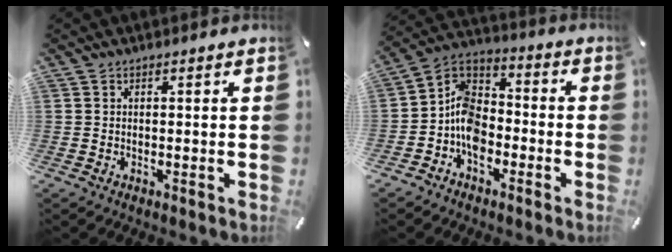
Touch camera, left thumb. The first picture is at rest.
{"total": 9.9, "force": [-5.1, 7.0, 4.7], "torque": [-0.115, 0.021, -0.104]}